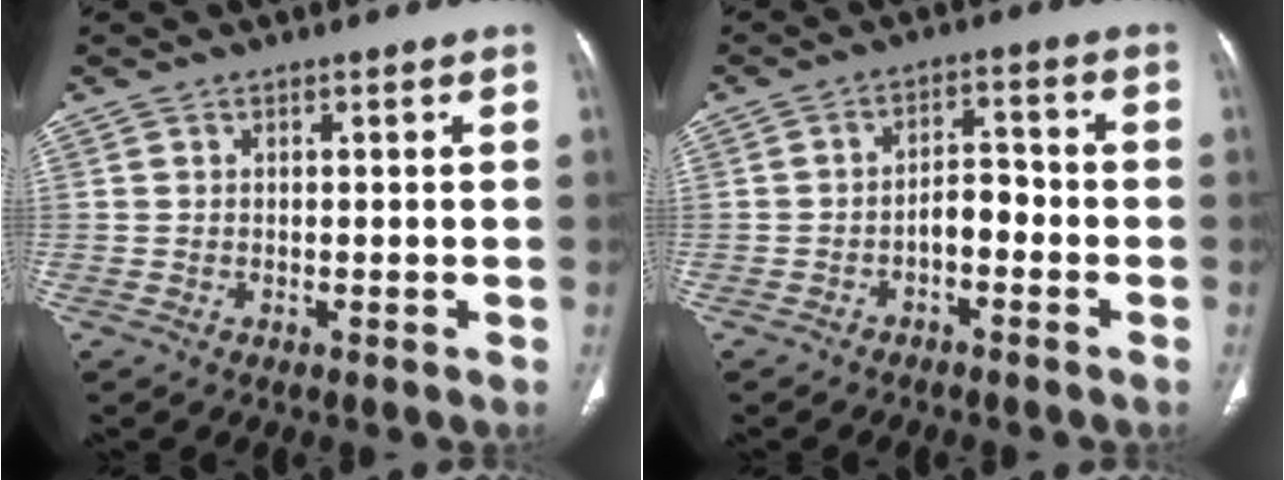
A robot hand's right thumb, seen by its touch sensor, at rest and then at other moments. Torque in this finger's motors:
{"motor_torque": [0.37, 0.72, 0.74, -0.25, 0.01]}